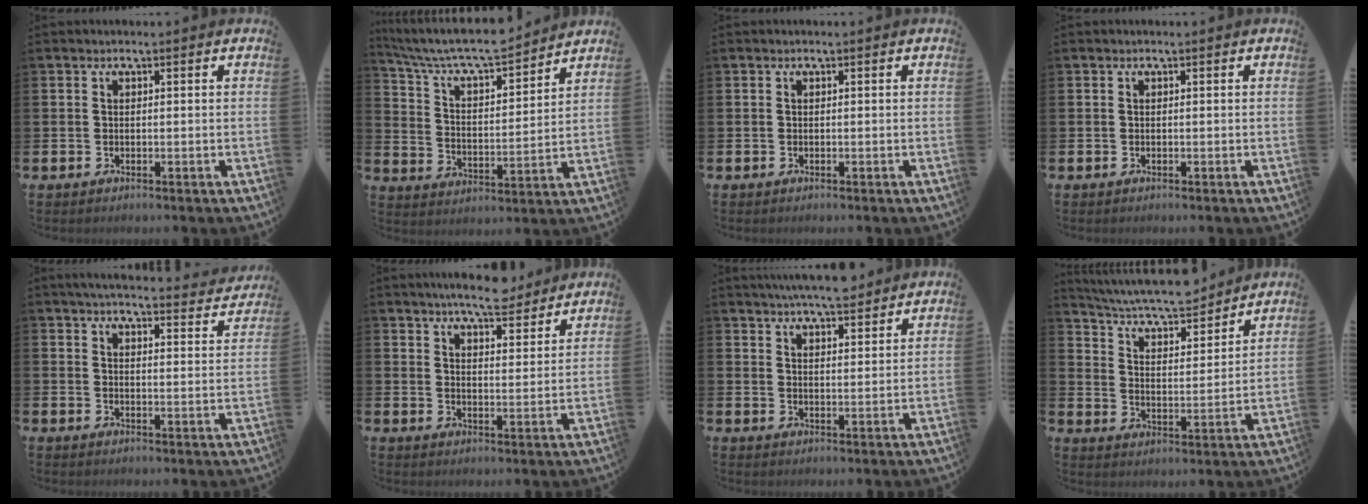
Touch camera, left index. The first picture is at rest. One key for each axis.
{"total": 7.8, "fx": 7.3, "fy": 1.2, "fz": 2.4, "tx": -0.085, "ty": -0.050, "tz": 0.127}
{"total": 0.0}
{"total": 0.0}
{"total": 4.7, "fx": 4.6, "fy": 0.4, "fz": 1.1, "tx": -0.024, "ty": -0.035, "tz": 0.077}
{"total": 6.7, "fx": 6.4, "fy": 1.0, "fz": 1.6, "tx": -0.039, "ty": -0.033, "tz": 0.114}
{"total": 5.8, "fx": 5.7, "fy": 0.4, "fz": 1.2, "tx": -0.027, "ty": -0.024, "tz": 0.102}
{"total": 7.3, "fx": 7.0, "fy": 1.0, "fz": 2.0, "tx": -0.073, "ty": -0.047, "tz": 0.122}